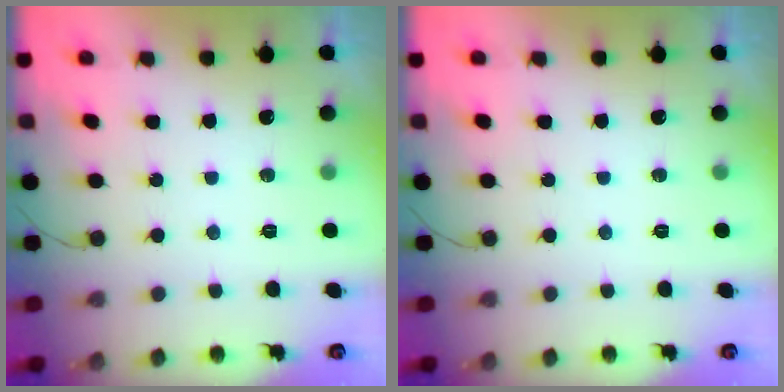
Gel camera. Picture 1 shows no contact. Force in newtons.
{"total": 0.0}